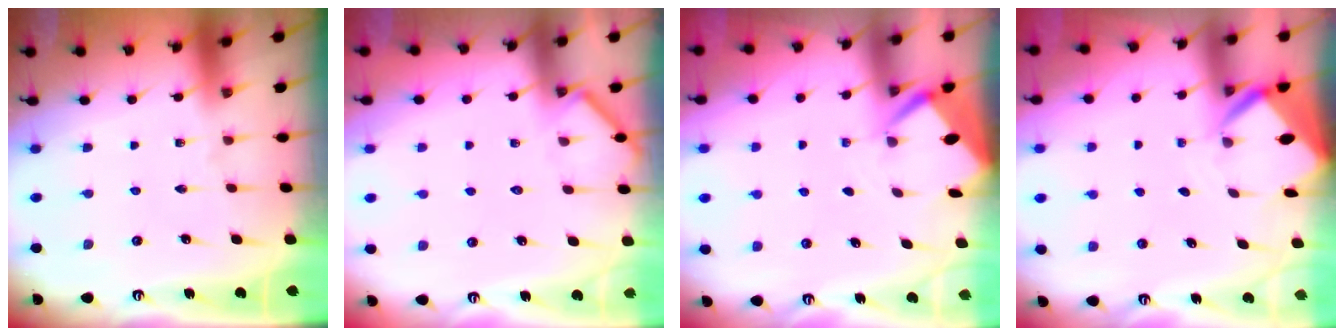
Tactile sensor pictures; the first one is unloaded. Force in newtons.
{"total": 2.8, "press": 2.8, "slide": 0.4}
{"total": 2.5, "press": 2.5, "slide": 0.3}
{"total": 3.9, "press": 3.9, "slide": 0.3}